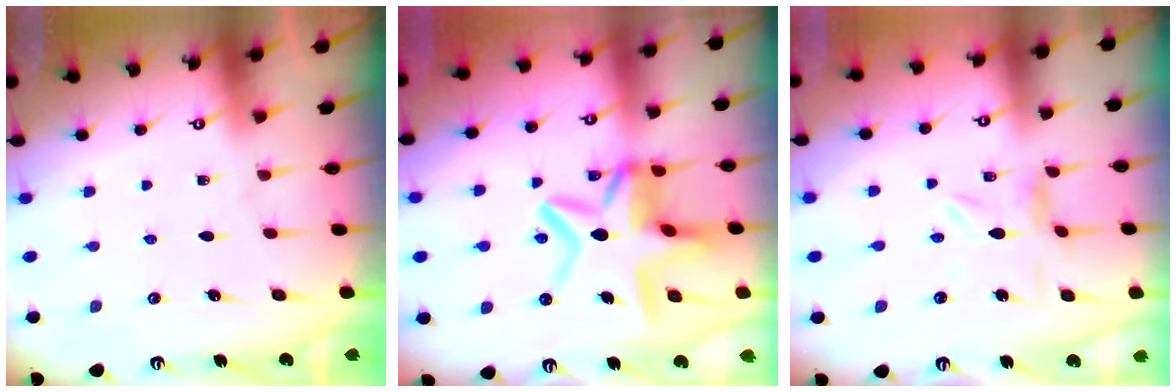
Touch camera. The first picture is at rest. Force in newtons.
{"total": 12.7, "press": 12.7, "slide": 1.2}
{"total": 2.2, "press": 2.2, "slide": 0.2}